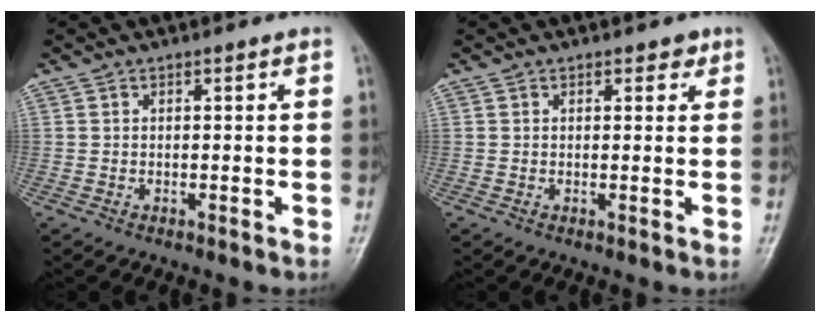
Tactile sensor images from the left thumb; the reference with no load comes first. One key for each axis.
{"total": 1.9, "fx": 1.2, "fy": 1.2, "fz": 0.9, "tx": 0.005, "ty": -0.004, "tz": 0.011}